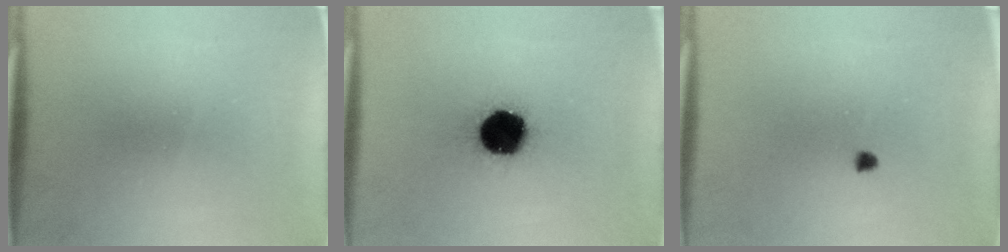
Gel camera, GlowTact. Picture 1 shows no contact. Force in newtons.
{"total": 16.7}
{"total": 1.0}